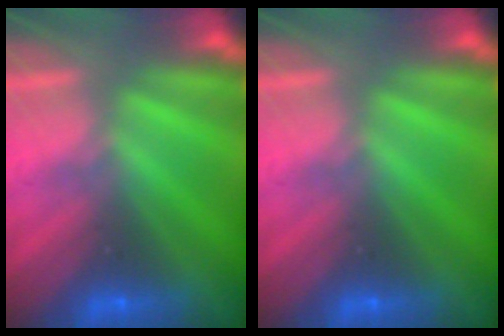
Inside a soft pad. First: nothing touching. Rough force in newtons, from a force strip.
{"total": 0.0}